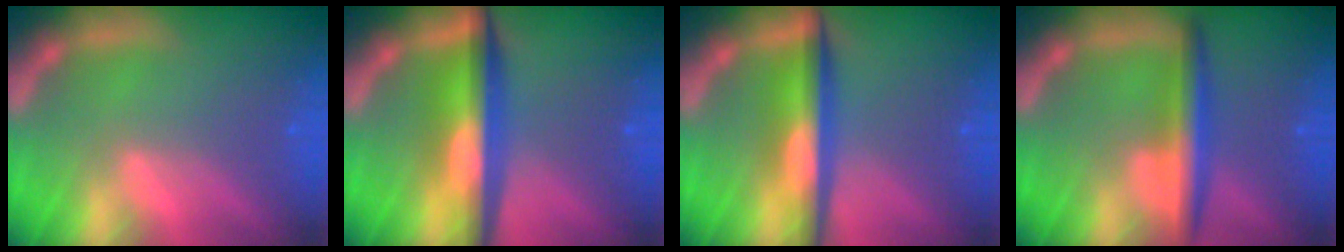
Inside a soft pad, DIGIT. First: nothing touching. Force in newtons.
{"total": 7.5}
{"total": 6.0}
{"total": 4.5}